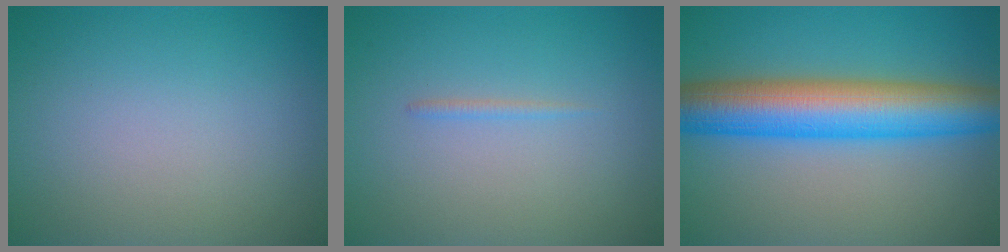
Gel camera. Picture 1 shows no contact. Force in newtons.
{"total": 0.6, "press": 0.6, "slide": 0.0}
{"total": 9.7, "press": 9.7, "slide": 0.2}